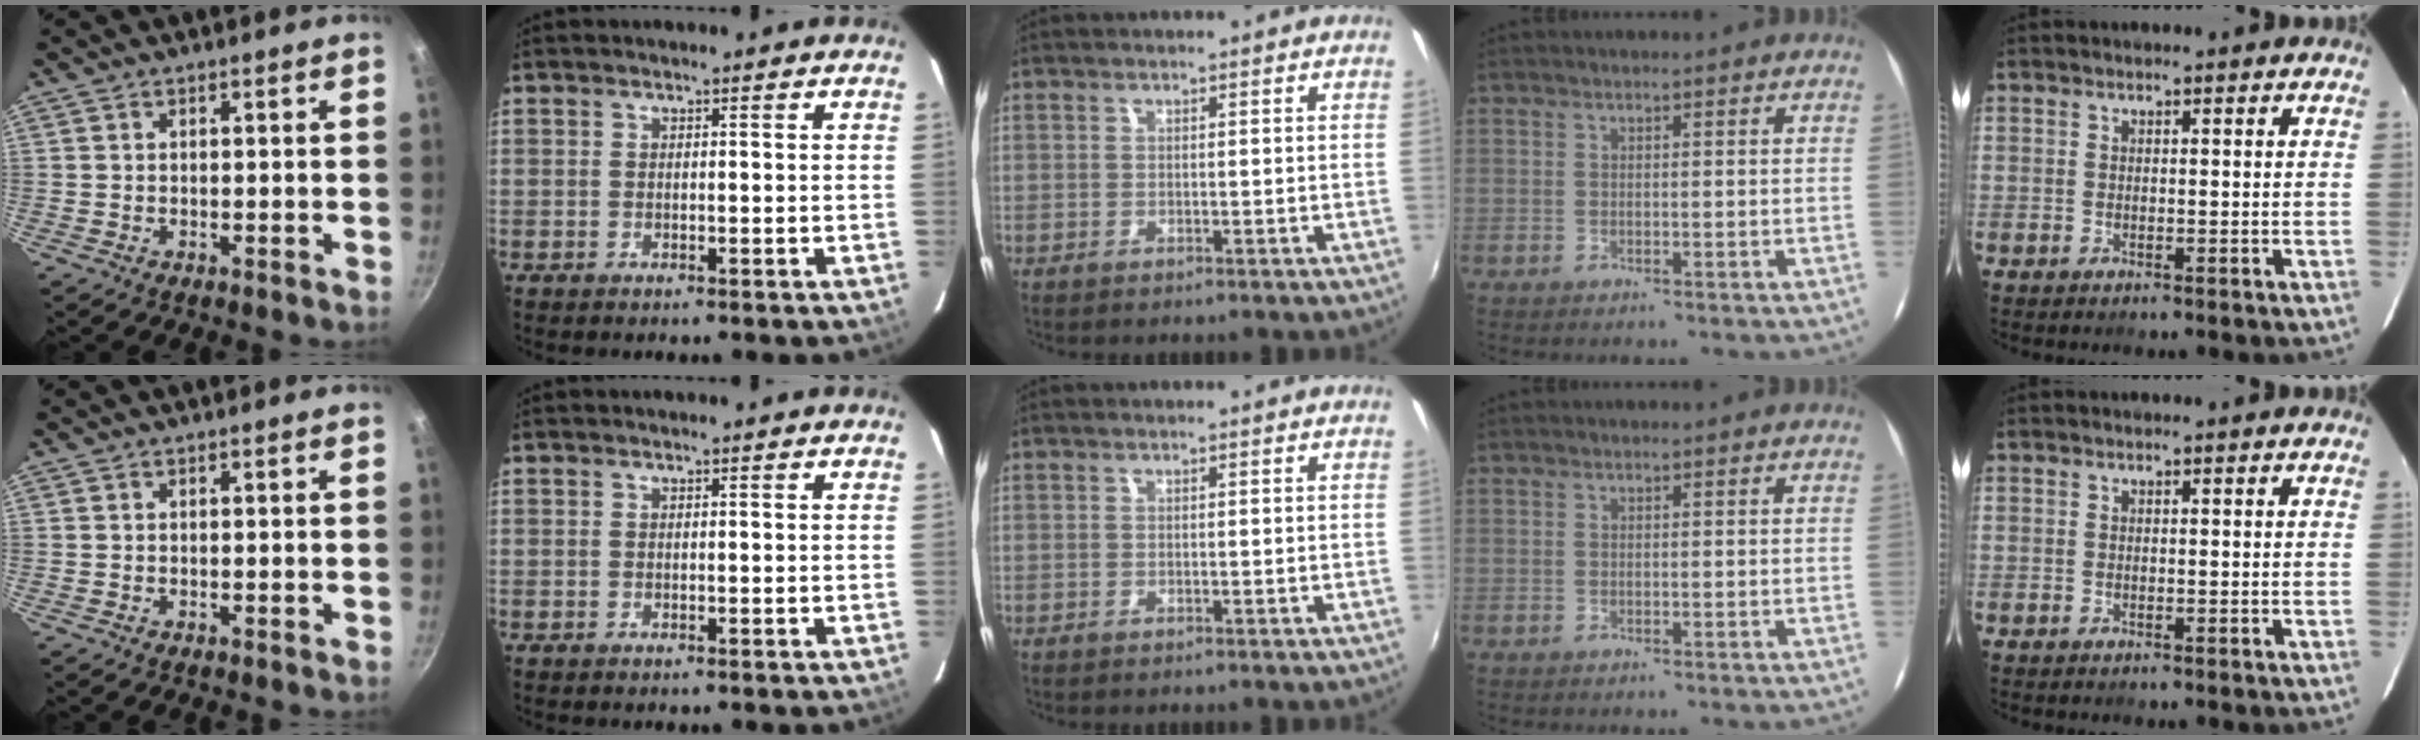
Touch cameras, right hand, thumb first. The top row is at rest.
{}